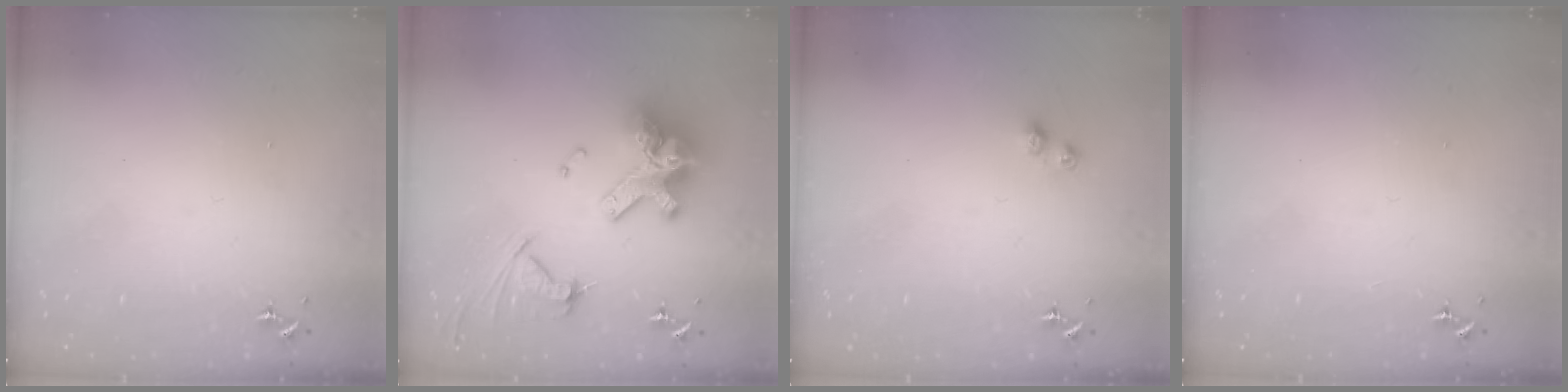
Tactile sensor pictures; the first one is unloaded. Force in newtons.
{"total": 18.3, "press": 18.2, "slide": 2.1}
{"total": 4.7, "press": 4.7, "slide": 0.3}
{"total": 0.0}